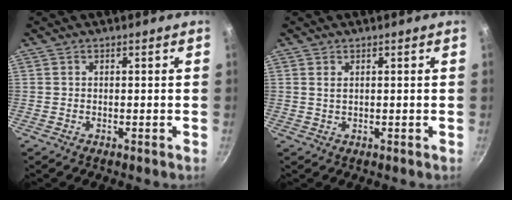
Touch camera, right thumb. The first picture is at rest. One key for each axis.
{"total": 1.2, "fx": 0.6, "fy": 0.6, "fz": 0.9, "tx": -0.016, "ty": -0.003, "tz": 0.011}